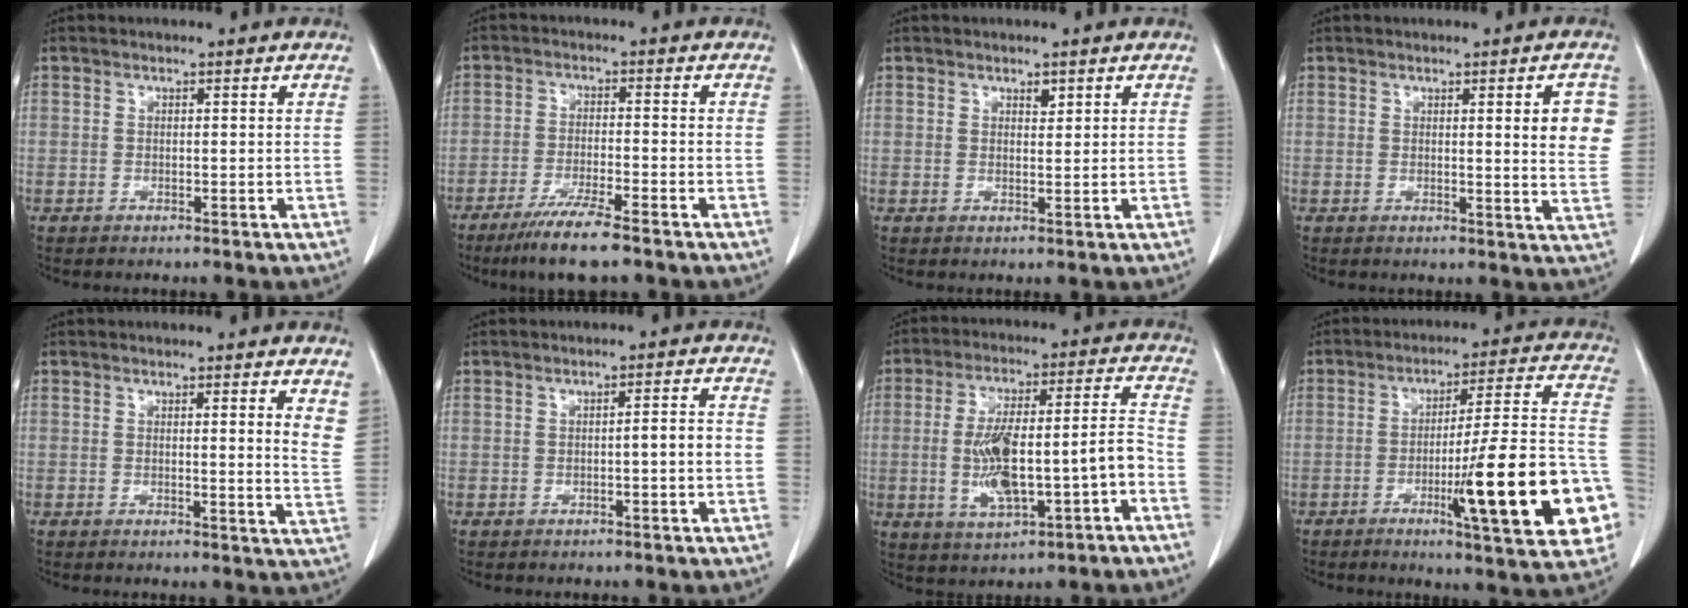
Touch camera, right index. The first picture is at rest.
{"total": 7.9, "force": [-5.9, 0.0, 5.2], "torque": [-0.094, -0.022, -0.104]}
{"total": 1.1, "force": [0.7, 0.5, 0.6], "torque": [-0.009, -0.005, 0.010]}
{"total": 6.0, "force": [1.6, 0.9, 5.7], "torque": [-0.059, -0.008, 0.014]}
{"total": 4.2, "force": [2.5, 0.0, 3.4], "torque": [-0.044, -0.017, 0.018]}
{"total": 2.4, "force": [-0.6, 0.0, 2.4], "torque": [-0.033, 0.002, -0.010]}
{"total": 13.8, "force": [-3.6, 2.7, 13.1], "torque": [-0.234, 0.022, -0.049]}
{"total": 19.8, "force": [-6.4, 1.4, 18.6], "torque": [-0.208, 0.010, -0.086]}